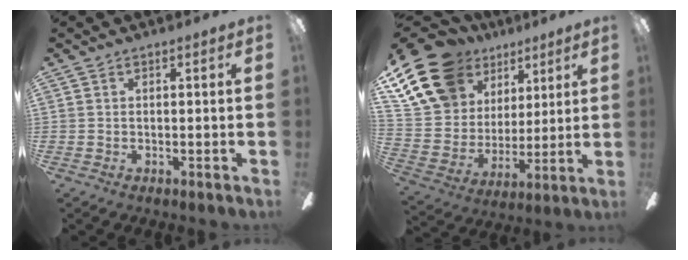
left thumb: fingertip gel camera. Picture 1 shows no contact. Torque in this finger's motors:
{"motor_torque": [0.43, 0.85, 1.19, -1.58, 0.16]}